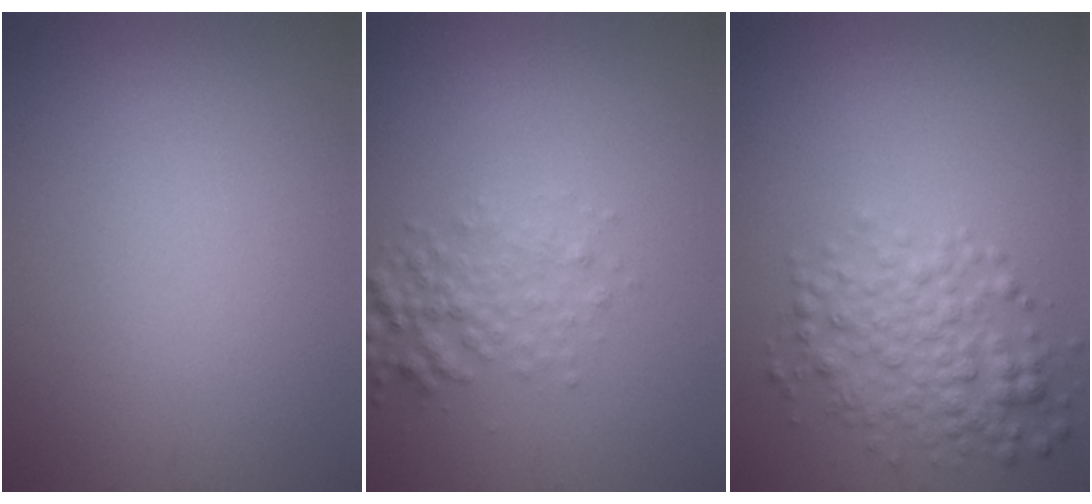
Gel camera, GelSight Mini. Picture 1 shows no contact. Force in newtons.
{"total": 2.5, "press": 2.5, "slide": 0.0}
{"total": 3.9, "press": 3.9, "slide": 0.1}